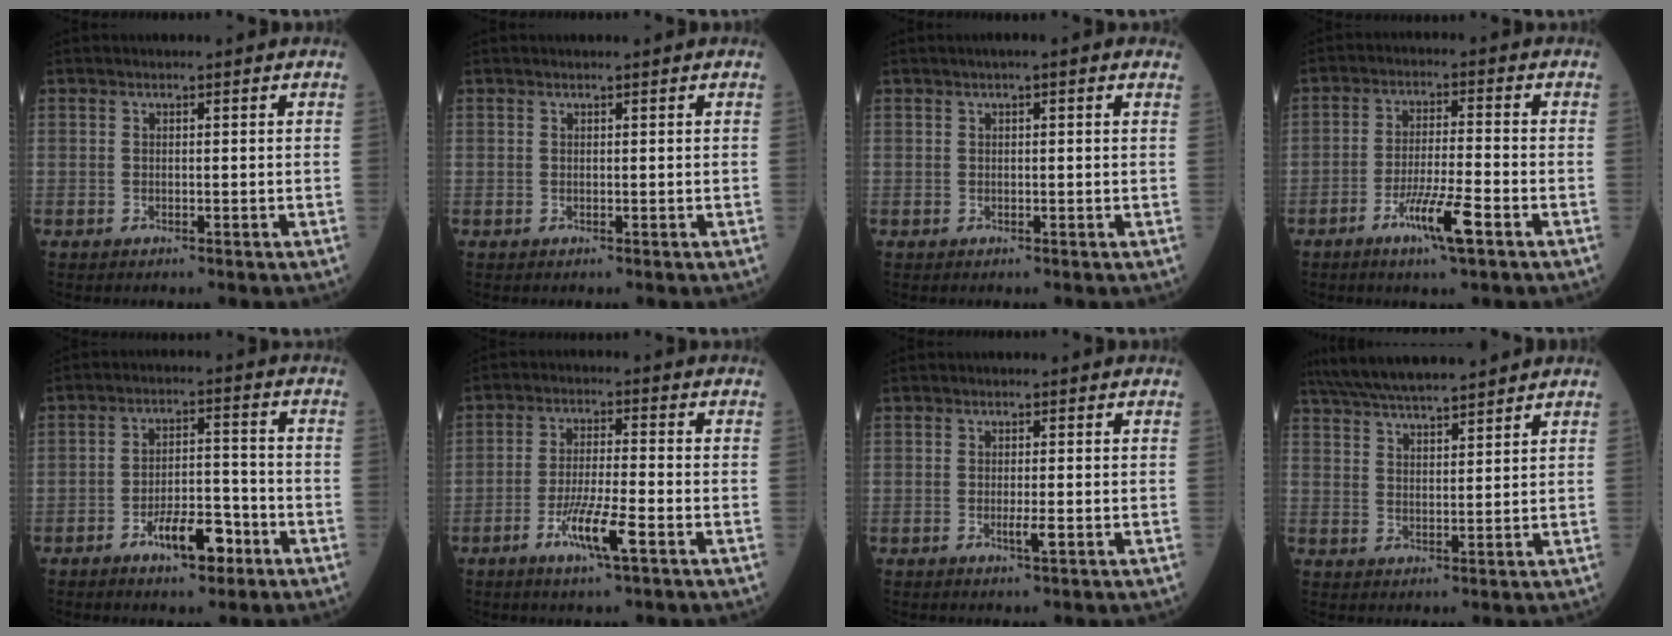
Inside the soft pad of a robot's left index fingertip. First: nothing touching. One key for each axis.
{"total": 0.0}
{"total": 2.2, "fx": 1.2, "fy": 0.3, "fz": 1.8, "tx": -0.029, "ty": 0.017, "tz": 0.011}
{"total": 7.1, "fx": -3.9, "fy": 0.2, "fz": 6.0, "tx": -0.116, "ty": -0.010, "tz": -0.071}
{"total": 7.4, "fx": -4.3, "fy": 2.6, "fz": 5.4, "tx": -0.093, "ty": 0.009, "tz": -0.068}
{"total": 7.1, "fx": -3.5, "fy": 0.3, "fz": 6.2, "tx": -0.123, "ty": -0.011, "tz": -0.064}
{"total": 1.6, "fx": -0.5, "fy": 0.0, "fz": 1.5, "tx": -0.030, "ty": -0.006, "tz": -0.008}
{"total": 11.6, "fx": 10.3, "fy": 1.1, "fz": 5.3, "tx": -0.094, "ty": 0.025, "tz": 0.171}